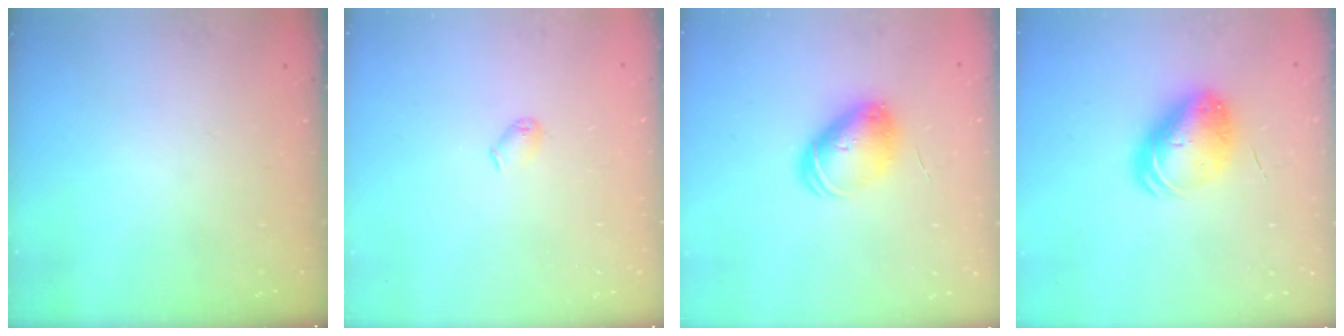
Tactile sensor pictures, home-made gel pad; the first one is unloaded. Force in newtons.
{"total": 5.0, "press": 4.9, "slide": 0.6}
{"total": 7.9, "press": 7.9, "slide": 0.9}
{"total": 10.9, "press": 10.7, "slide": 2.0}